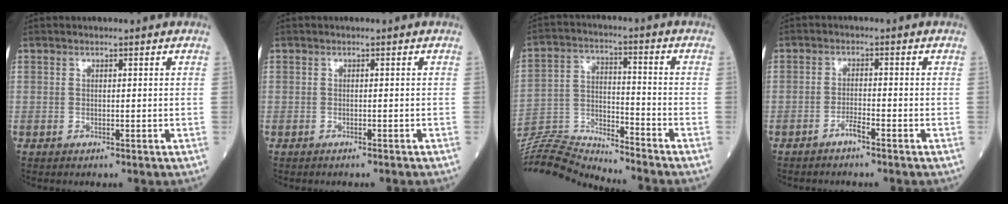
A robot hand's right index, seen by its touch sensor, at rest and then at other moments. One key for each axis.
{"total": 1.2, "fx": -1.1, "fy": 0.0, "fz": 0.4, "tx": -0.009, "ty": -0.001, "tz": -0.014}
{"total": 14.4, "fx": -14.2, "fy": -1.2, "fz": 2.0, "tx": -0.044, "ty": 0.018, "tz": -0.255}
{"total": 1.8, "fx": -1.5, "fy": -0.1, "fz": 1.1, "tx": -0.021, "ty": 0.001, "tz": -0.028}